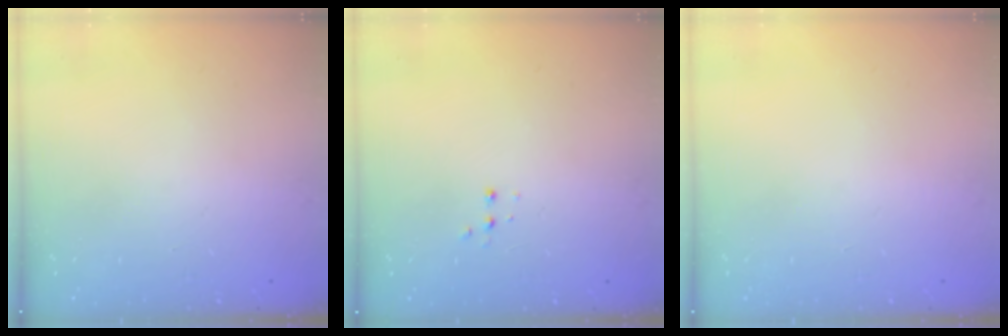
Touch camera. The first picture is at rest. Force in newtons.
{"total": 3.3, "press": 3.2, "slide": 0.7}
{"total": 0.0}